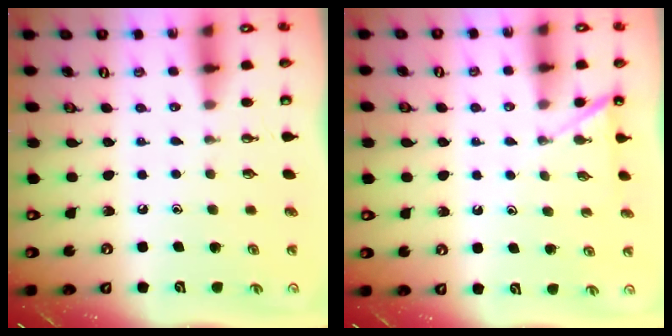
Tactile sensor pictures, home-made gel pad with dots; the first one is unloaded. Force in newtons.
{"total": 4.0, "press": 4.0, "slide": 0.4}